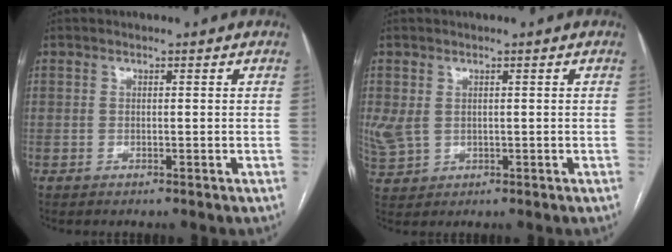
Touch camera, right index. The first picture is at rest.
{"total": 4.7, "force": [0.5, 3.7, 2.9], "torque": [-0.082, 0.004, 0.025]}